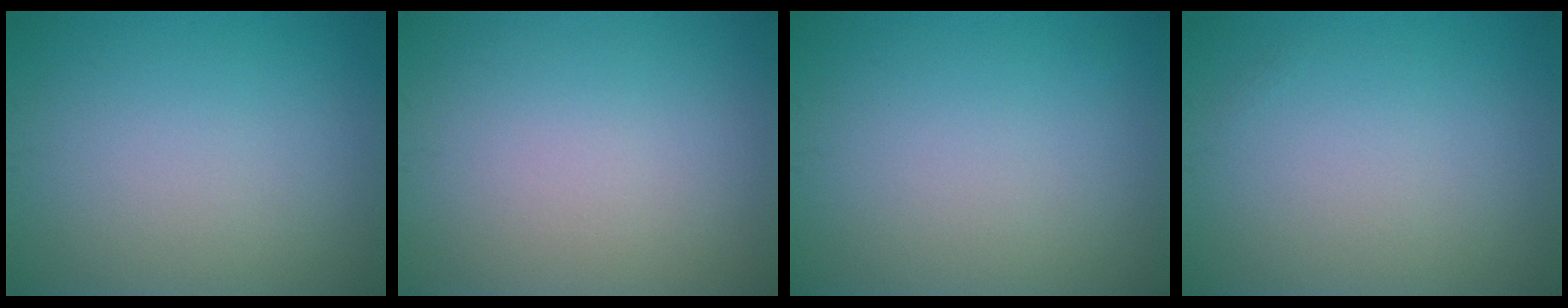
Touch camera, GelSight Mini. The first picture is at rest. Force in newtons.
{"total": 0.0}
{"total": 0.0}
{"total": 0.0}